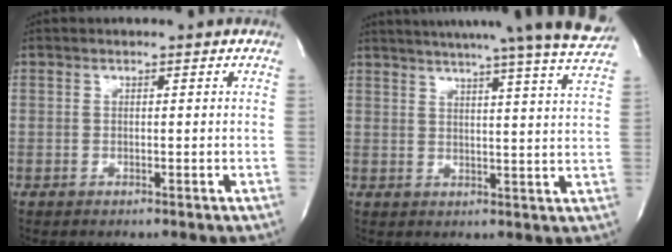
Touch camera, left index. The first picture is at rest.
{"total": 23.9, "force": [21.6, -1.5, 10.1], "torque": [-0.161, -0.054, 0.262]}